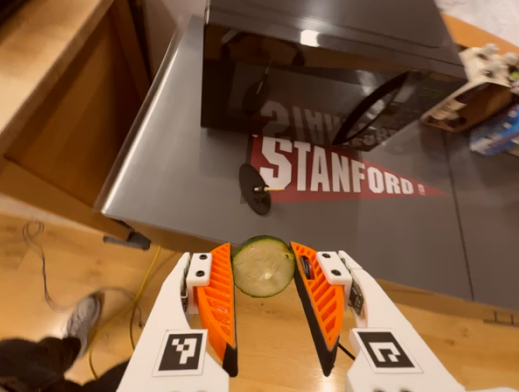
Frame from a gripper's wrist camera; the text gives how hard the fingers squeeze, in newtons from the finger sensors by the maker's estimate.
{"total": 7.9, "left": 7.9, "right": 7.9}